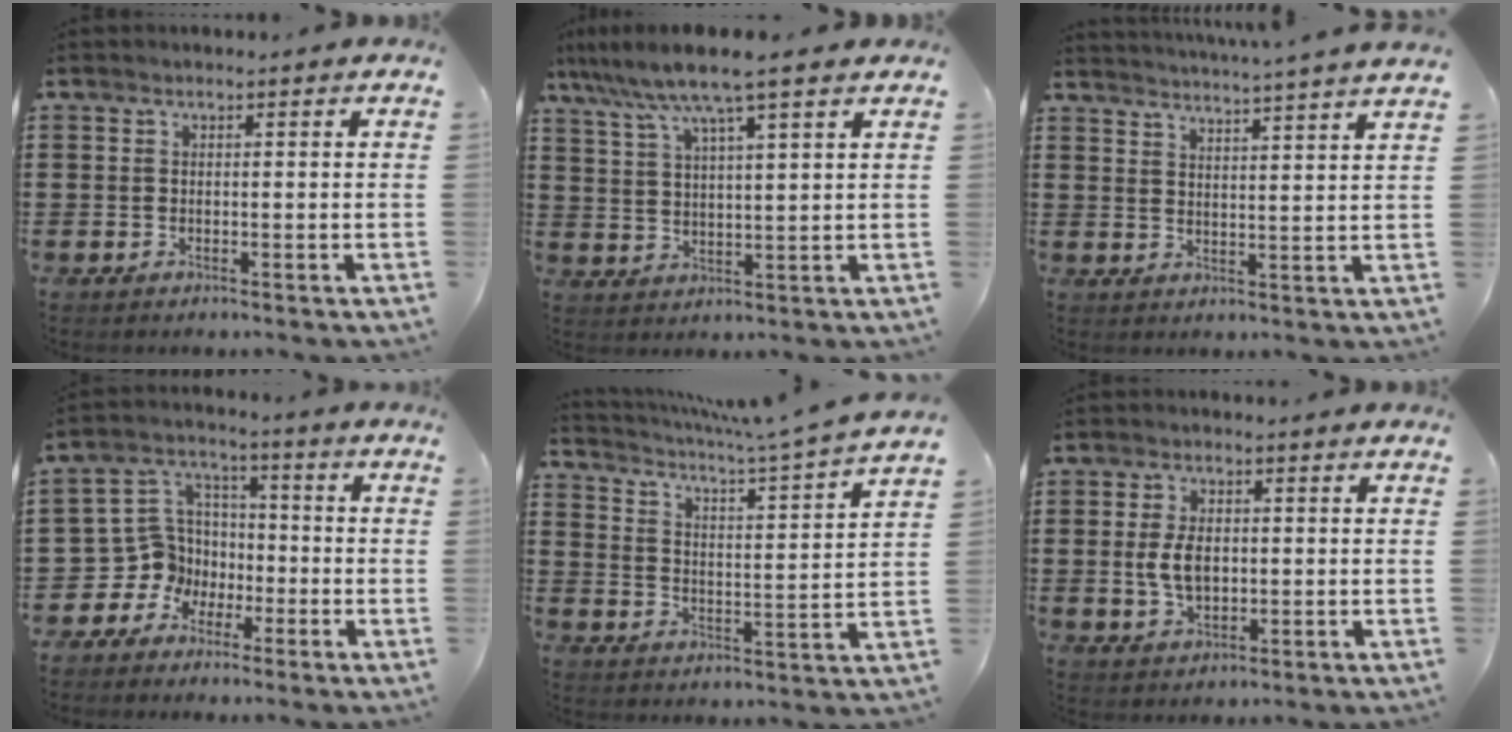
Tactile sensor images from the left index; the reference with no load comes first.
{"total": 7.5, "force": [5.9, 0.1, 4.7], "torque": [-0.109, -0.019, 0.102]}
{"total": 3.8, "force": [3.6, -1.1, 0.4], "torque": [-0.022, -0.026, 0.059]}
{"total": 7.7, "force": [-2.5, 7.2, 1.4], "torque": [-0.082, 0.003, -0.053]}
{"total": 5.1, "force": [4.3, -0.9, 2.4], "torque": [-0.068, -0.041, 0.063]}
{"total": 5.3, "force": [0.2, 3.1, 4.3], "torque": [-0.091, 0.001, -0.003]}